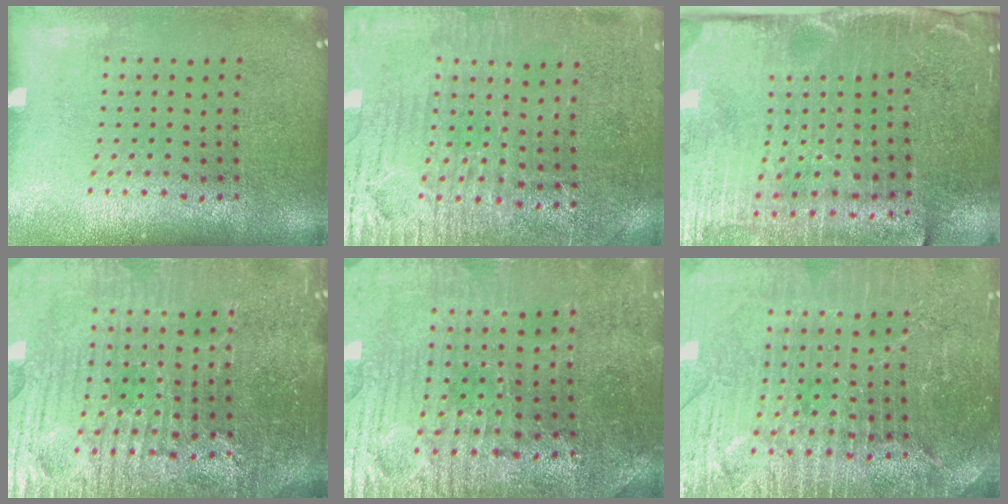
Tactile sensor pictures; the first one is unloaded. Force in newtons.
{"total": 3.9, "press": 3.4, "slide": 1.8}
{"total": 4.8, "press": 3.9, "slide": 2.7}
{"total": 6.0, "press": 5.6, "slide": 2.1}
{"total": 3.6, "press": 3.6, "slide": 0.5}
{"total": 4.4, "press": 4.1, "slide": 1.4}